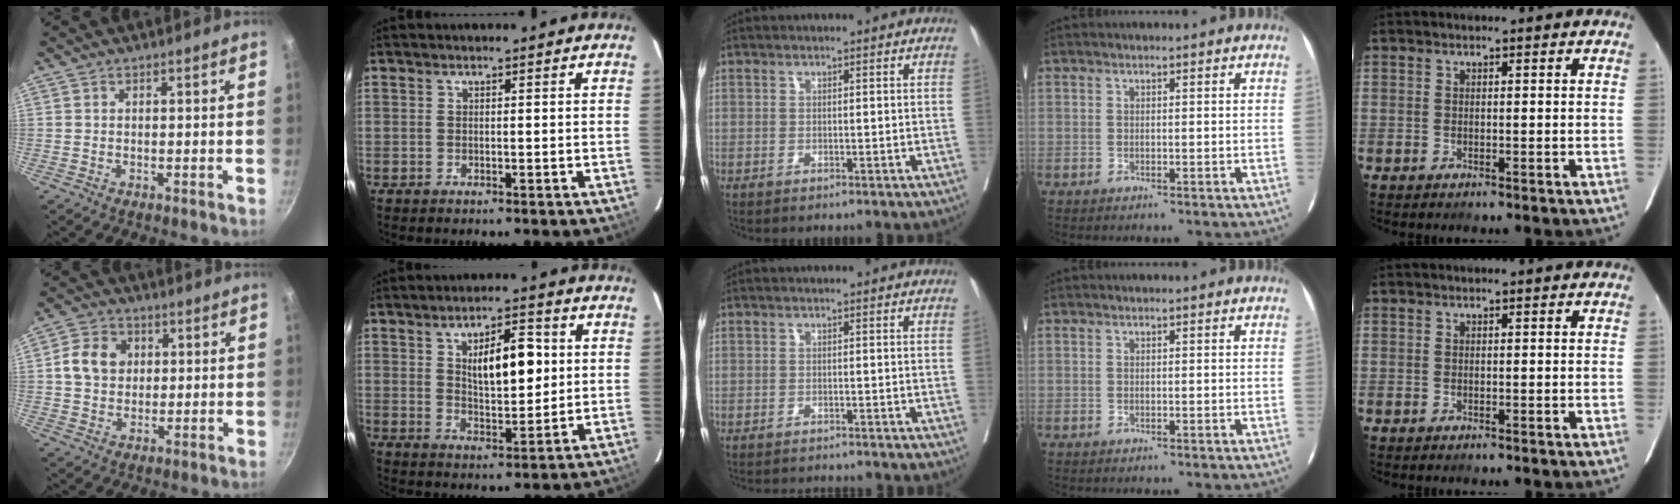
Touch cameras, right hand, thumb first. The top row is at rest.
{"thumb": {"total": 8.5, "force": [1.4, 7.0, 4.6], "torque": [-0.065, 0.005, 0.021]}, "index": {"total": 9.2, "force": [2.1, 3.3, 8.3], "torque": [-0.131, 0.007, 0.041]}, "middle": {"total": 3.6, "force": [-3.6, 0.2, 0.5], "torque": [0.000, -0.009, -0.051]}}